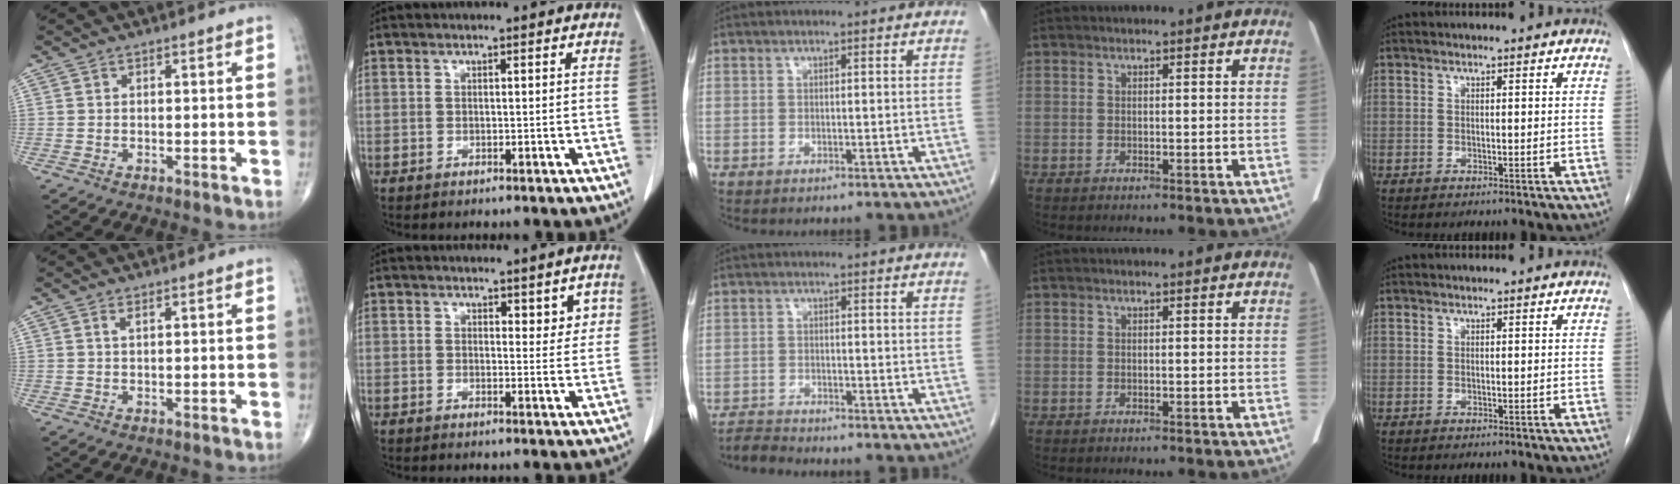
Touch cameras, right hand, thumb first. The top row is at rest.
{"thumb": {"total": 0.8, "force": [0.4, 0.2, 0.7], "torque": [-0.015, 0.003, 0.009]}, "index": {"total": 3.3, "force": [1.9, 1.6, 2.1], "torque": [-0.013, -0.003, 0.022]}, "middle": {"total": 2.2, "force": [-2.2, -0.4, -0.4], "torque": [0.007, -0.013, -0.040]}}